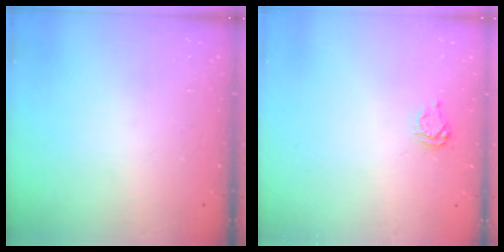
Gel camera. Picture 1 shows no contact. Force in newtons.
{"total": 4.2, "press": 4.2, "slide": 0.6}